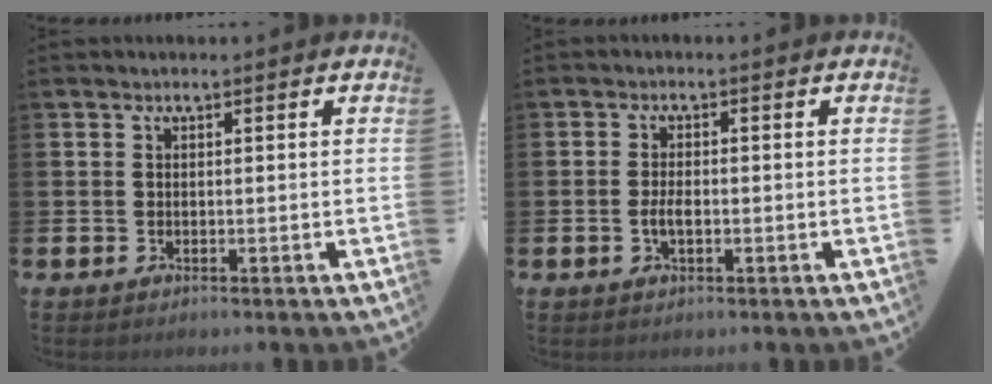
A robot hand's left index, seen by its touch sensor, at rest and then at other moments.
{"total": 2.2, "force": [-0.5, 1.0, 1.9], "torque": [-0.033, 0.000, -0.010]}